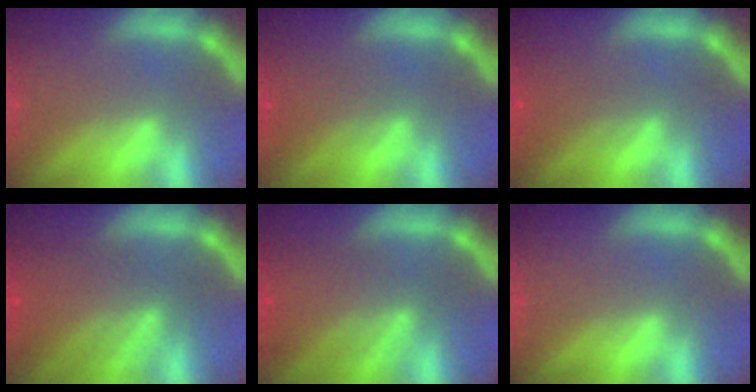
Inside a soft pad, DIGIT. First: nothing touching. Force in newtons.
{"total": 2.5}
{"total": 2.4}
{"total": 6.6}
{"total": 6.0}
{"total": 0.0}